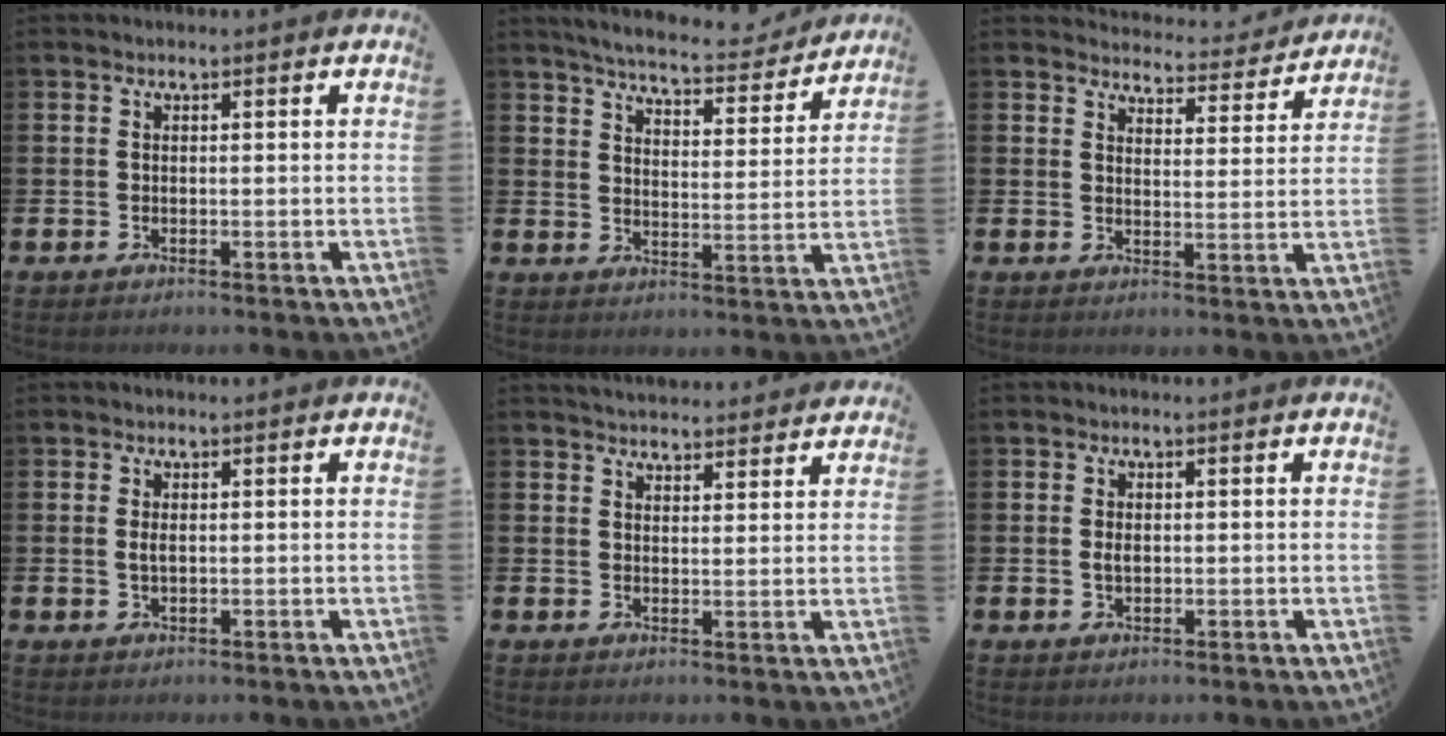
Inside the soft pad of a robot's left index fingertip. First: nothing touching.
{"total": 6.1, "force": [5.9, 0.6, 1.5], "torque": [-0.040, -0.044, 0.096]}
{"total": 4.1, "force": [4.0, 0.8, 0.2], "torque": [-0.008, -0.036, 0.065]}
{"total": 1.2, "force": [0.3, 0.6, 1.0], "torque": [-0.019, 0.004, 0.002]}
{"total": 4.1, "force": [4.1, 0.4, 0.0], "torque": [-0.003, -0.024, 0.074]}
{"total": 1.3, "force": [0.1, 0.8, 0.9], "torque": [-0.009, 0.002, -0.001]}